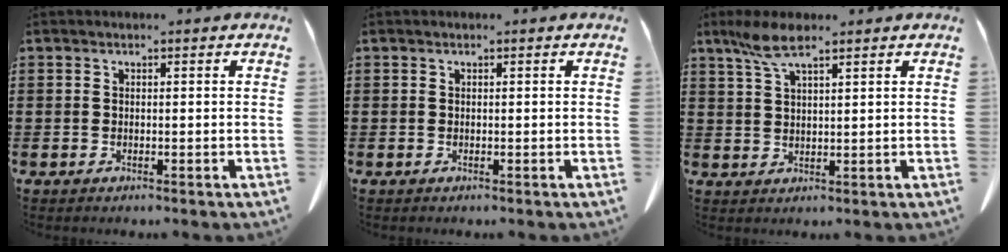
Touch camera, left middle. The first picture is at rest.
{"total": 0.0}
{"total": 5.6, "force": [3.7, 1.2, 4.0], "torque": [-0.088, 0.000, 0.066]}